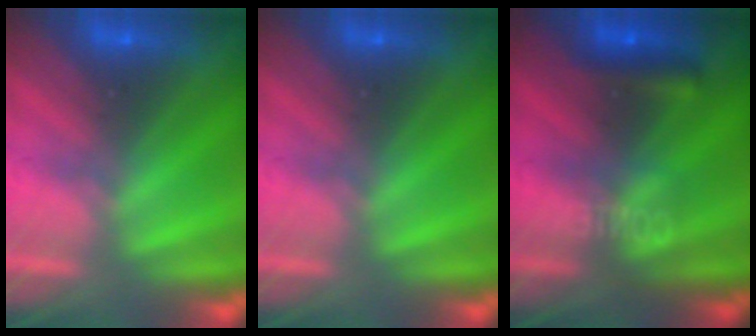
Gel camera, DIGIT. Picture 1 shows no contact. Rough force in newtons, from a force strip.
{"total": 0.0}
{"total": 8.7}